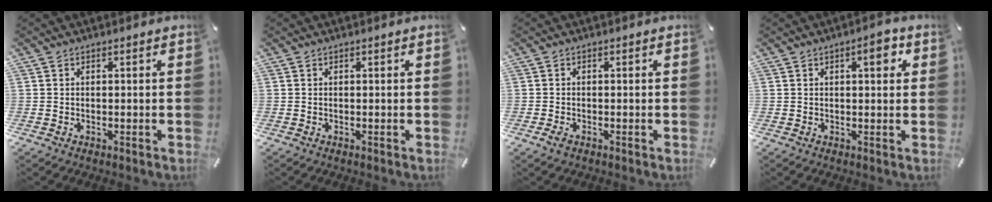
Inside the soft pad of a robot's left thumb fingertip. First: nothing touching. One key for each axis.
{"total": 0.0}
{"total": 1.1, "fx": -0.8, "fy": 0.5, "fz": 0.6, "tx": -0.011, "ty": 0.000, "tz": -0.014}
{"total": 4.4, "fx": 1.7, "fy": 1.6, "fz": 3.7, "tx": -0.045, "ty": -0.005, "tz": 0.019}